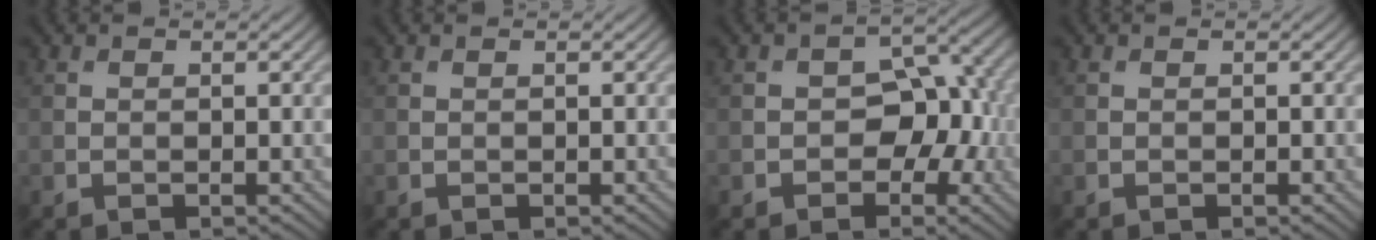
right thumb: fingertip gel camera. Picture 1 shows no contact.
{"total": 0.0}
{"total": 5.8, "force": [-1.4, 4.2, 3.8], "torque": [-0.041, 0.000, -0.030]}
{"total": 0.0}